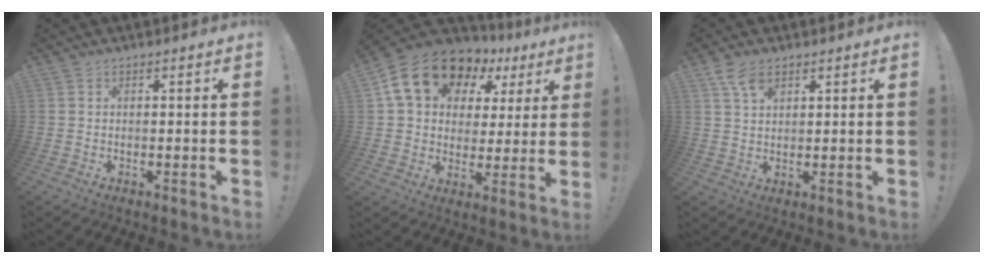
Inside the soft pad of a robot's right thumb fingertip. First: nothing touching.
{"total": 17.9, "force": [9.6, 11.9, 9.3], "torque": [-0.149, -0.045, 0.184]}
{"total": 5.2, "force": [3.2, 2.7, 3.2], "torque": [-0.051, -0.012, 0.057]}